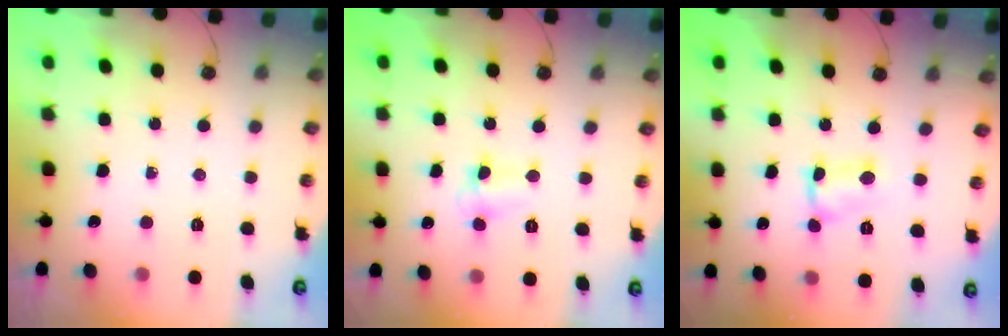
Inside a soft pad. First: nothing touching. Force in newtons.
{"total": 3.0, "press": 2.9, "slide": 0.5}
{"total": 2.9, "press": 2.9, "slide": 0.2}